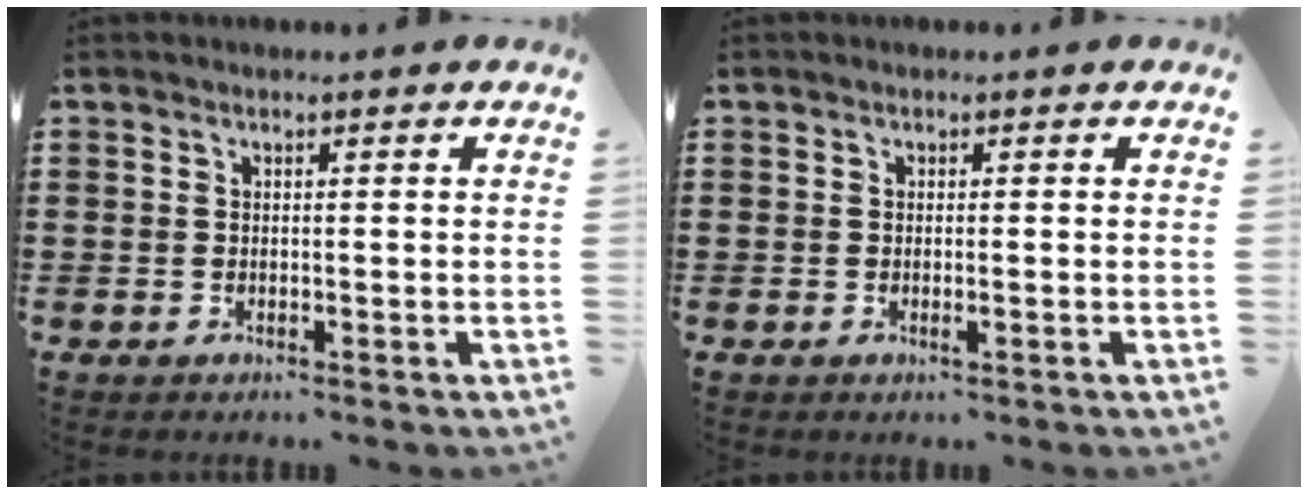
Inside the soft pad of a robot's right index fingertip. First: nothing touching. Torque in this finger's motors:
{"motor_torque": [0.06, 0.08, 0.03, 0.01]}